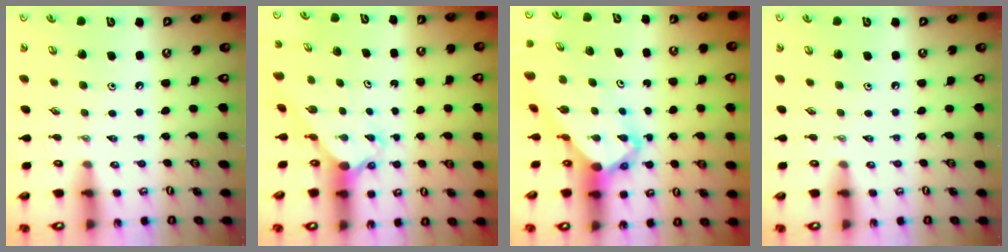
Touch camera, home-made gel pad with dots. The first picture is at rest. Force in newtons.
{"total": 2.4, "press": 2.4, "slide": 0.2}
{"total": 6.2, "press": 6.2, "slide": 0.4}
{"total": 0.0}